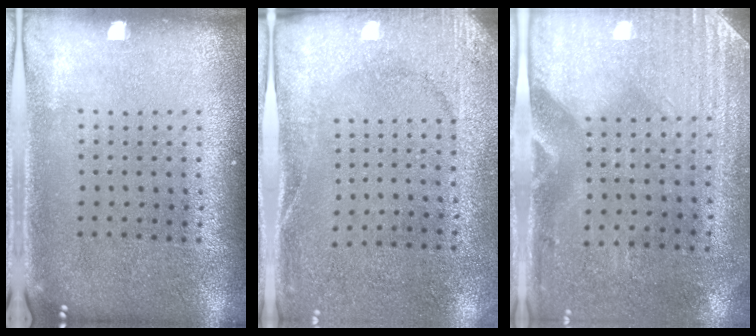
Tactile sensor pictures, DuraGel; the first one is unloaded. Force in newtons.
{"total": 2.7, "press": 2.3, "slide": 1.3}
{"total": 2.9, "press": 2.5, "slide": 1.5}